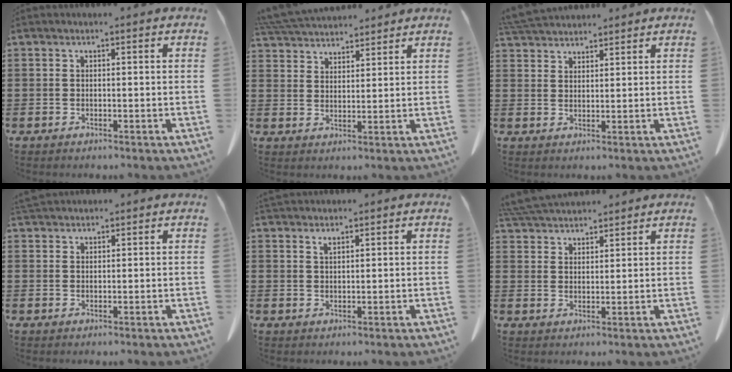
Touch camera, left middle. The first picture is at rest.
{"total": 5.7, "force": [5.5, 1.0, 1.1], "torque": [-0.039, -0.017, 0.103]}
{"total": 4.2, "force": [4.1, 0.6, 0.9], "torque": [-0.029, -0.007, 0.079]}
{"total": 1.9, "force": [1.9, 0.4, 0.3], "torque": [-0.011, 0.004, 0.037]}
{"total": 1.6, "force": [1.4, 0.3, 0.7], "torque": [-0.018, 0.000, 0.027]}
{"total": 5.3, "force": [5.1, 0.8, 1.1], "torque": [-0.038, -0.012, 0.097]}